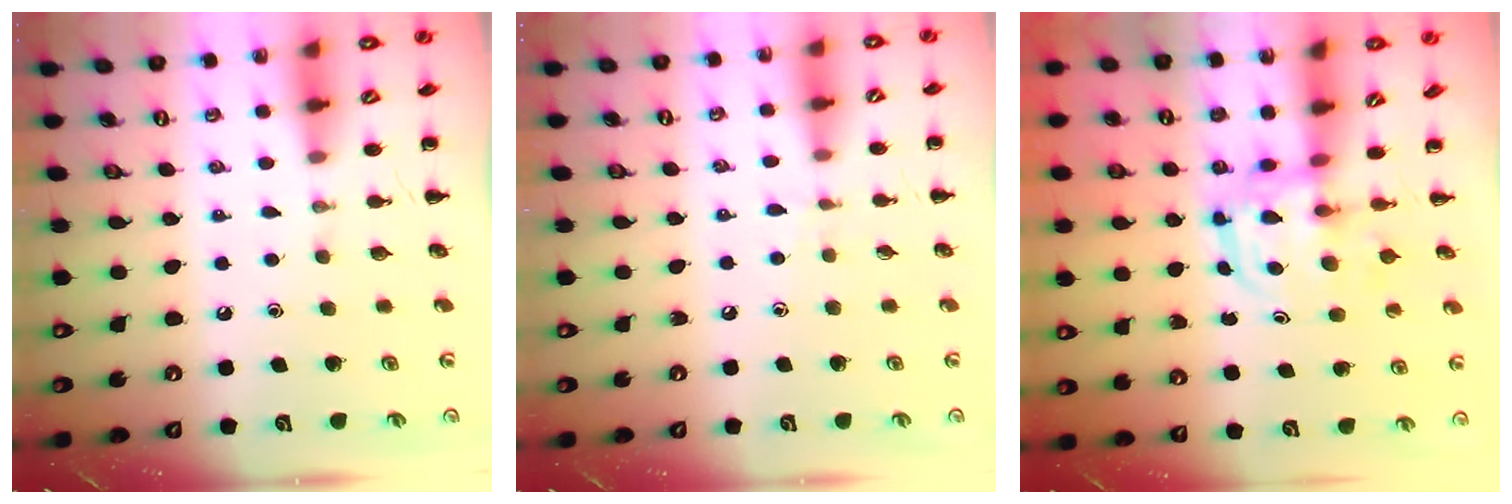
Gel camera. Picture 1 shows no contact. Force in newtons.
{"total": 2.9, "press": 2.6, "slide": 1.2}
{"total": 2.7, "press": 2.7, "slide": 0.3}